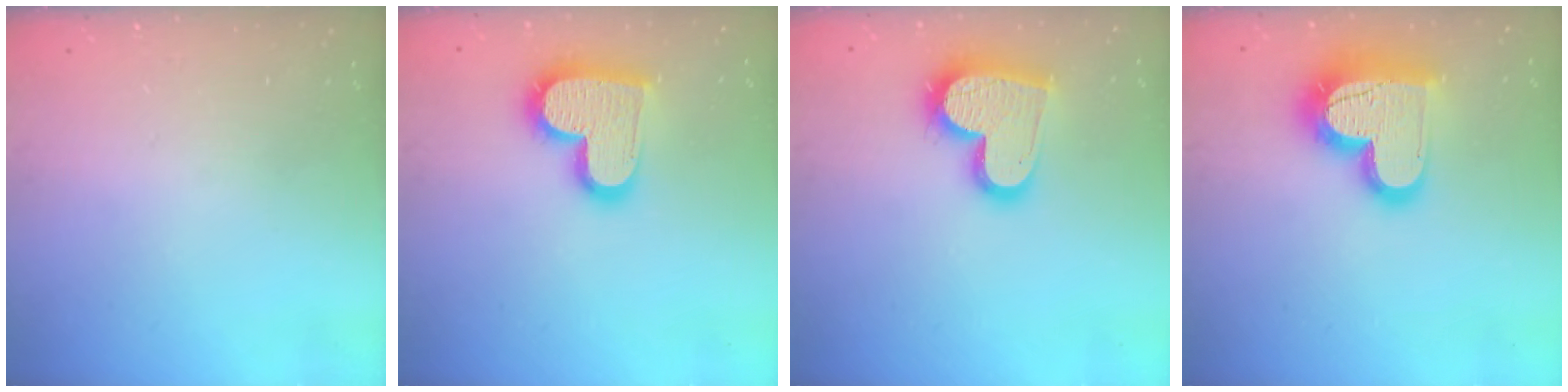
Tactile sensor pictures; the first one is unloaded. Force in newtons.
{"total": 18.4, "press": 18.4, "slide": 1.0}
{"total": 18.9, "press": 18.9, "slide": 1.5}
{"total": 21.0, "press": 21.0, "slide": 1.7}